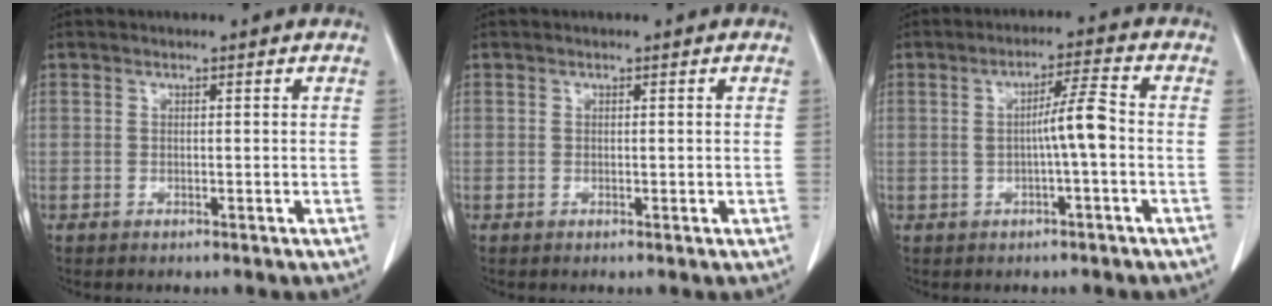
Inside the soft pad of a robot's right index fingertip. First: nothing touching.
{"total": 0.6, "force": [0.1, 0.3, 0.5], "torque": [-0.007, -0.002, 0.003]}
{"total": 5.2, "force": [-0.5, -0.1, 5.2], "torque": [-0.084, 0.009, -0.009]}